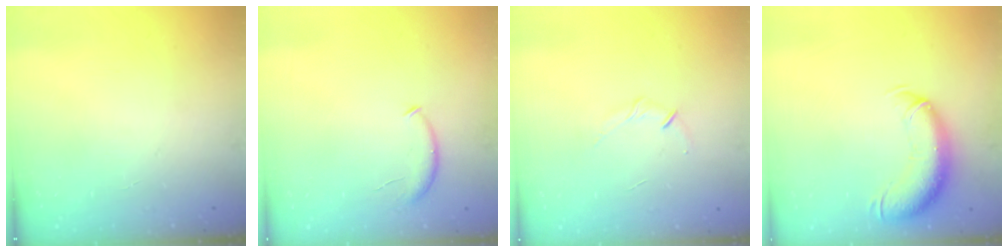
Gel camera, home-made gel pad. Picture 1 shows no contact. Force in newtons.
{"total": 6.8, "press": 6.8, "slide": 0.6}
{"total": 3.7, "press": 3.6, "slide": 1.1}
{"total": 12.5, "press": 12.2, "slide": 3.0}